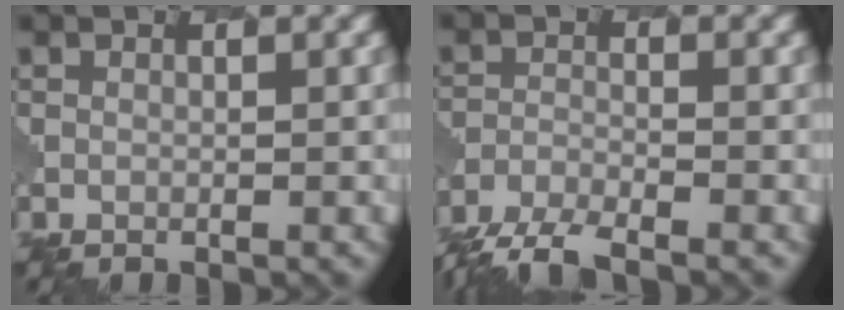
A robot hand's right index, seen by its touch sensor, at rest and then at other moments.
{"total": 6.0, "force": [-5.4, 1.1, 2.4], "torque": [-0.050, -0.019, -0.098]}